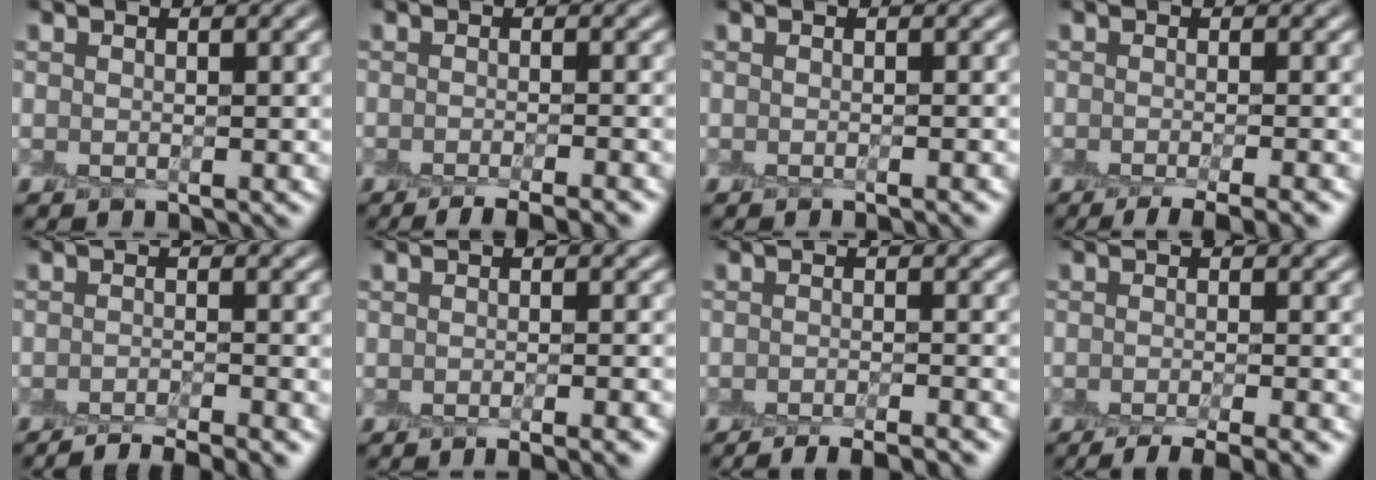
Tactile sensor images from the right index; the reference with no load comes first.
{"total": 4.6, "force": [-3.2, 1.1, 3.1], "torque": [-0.025, -0.002, -0.044]}
{"total": 1.1, "force": [-0.7, 0.2, 0.8], "torque": [-0.003, -0.003, -0.012]}
{"total": 4.8, "force": [-3.0, 1.3, 3.5], "torque": [-0.031, -0.006, -0.044]}
{"total": 4.6, "force": [-3.8, 0.9, 2.5], "torque": [-0.026, -0.002, -0.064]}
{"total": 4.0, "force": [-2.6, 1.1, 2.9], "torque": [-0.017, 0.008, -0.030]}
{"total": 5.5, "force": [-4.5, 1.2, 2.8], "torque": [-0.024, -0.001, -0.058]}
{"total": 5.2, "force": [-3.7, 1.2, 3.5], "torque": [-0.035, -0.006, -0.058]}